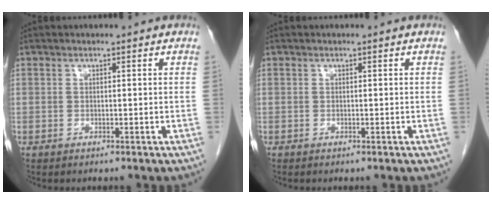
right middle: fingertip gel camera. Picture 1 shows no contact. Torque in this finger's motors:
{"motor_torque": [0.13, -0.09, -0.03, 0.01]}